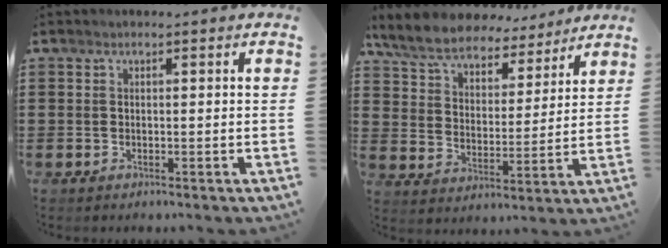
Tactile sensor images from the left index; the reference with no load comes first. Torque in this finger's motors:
{"motor_torque": [1.42, -0.72, 0.10, -0.16]}